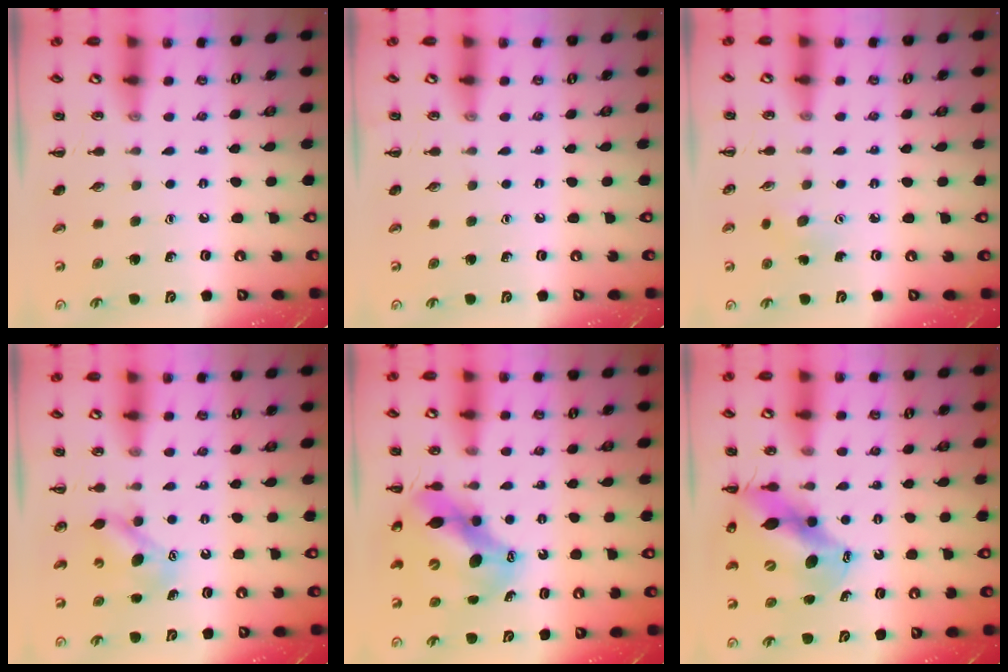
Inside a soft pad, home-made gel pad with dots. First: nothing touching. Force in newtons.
{"total": 0.0}
{"total": 3.2, "press": 3.1, "slide": 1.0}
{"total": 6.1, "press": 6.1, "slide": 0.3}
{"total": 12.6, "press": 12.2, "slide": 3.0}
{"total": 12.9, "press": 12.4, "slide": 3.5}